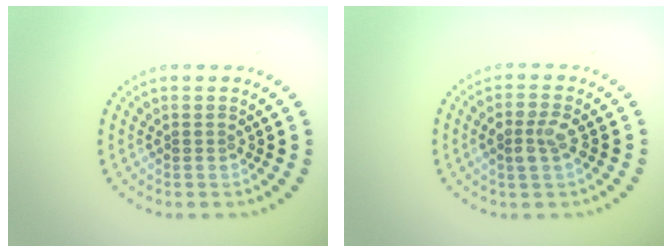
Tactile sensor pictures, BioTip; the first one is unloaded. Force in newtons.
{"total": 2.4, "press": 2.3, "slide": 0.7}